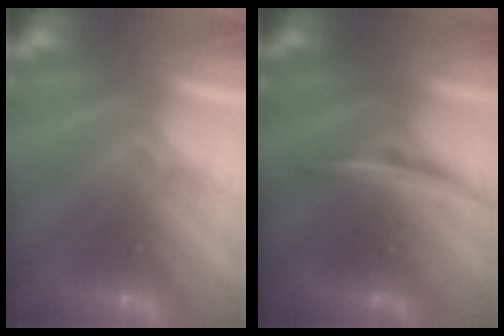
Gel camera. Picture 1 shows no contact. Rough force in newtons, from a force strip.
{"total": 1.9}